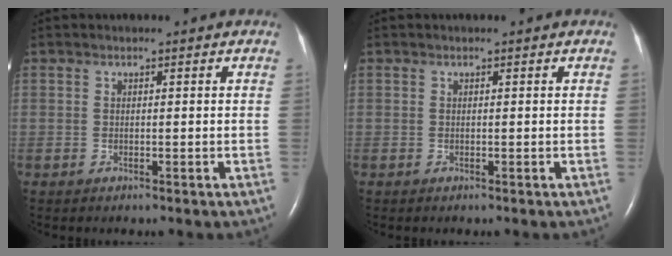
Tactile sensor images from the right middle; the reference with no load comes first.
{"total": 0.0}